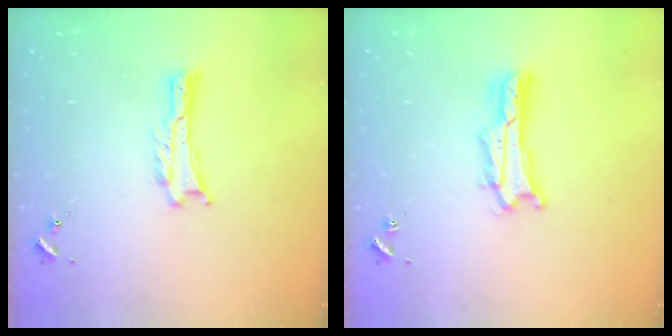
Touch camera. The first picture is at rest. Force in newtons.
{"total": 2.7, "press": 2.7, "slide": 0.4}